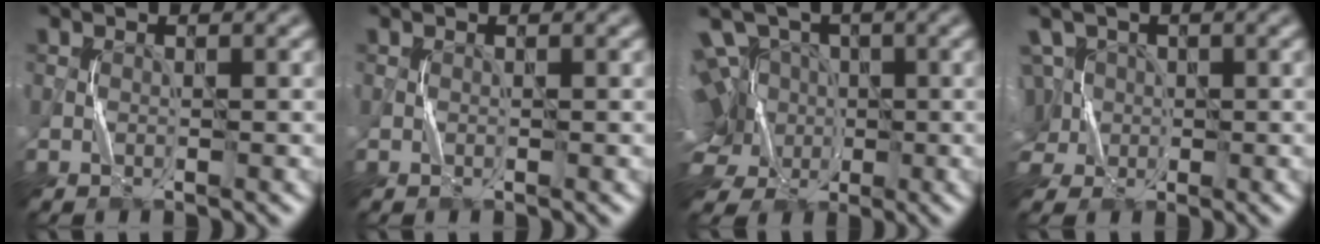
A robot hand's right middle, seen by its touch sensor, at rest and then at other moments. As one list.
[{"total": 0.0}, {"total": 11.1, "force": [-0.4, 8.9, 6.7], "torque": [-0.119, 0.023, -0.038]}, {"total": 7.6, "force": [1.0, 6.3, 4.1], "torque": [-0.096, 0.036, -0.018]}]